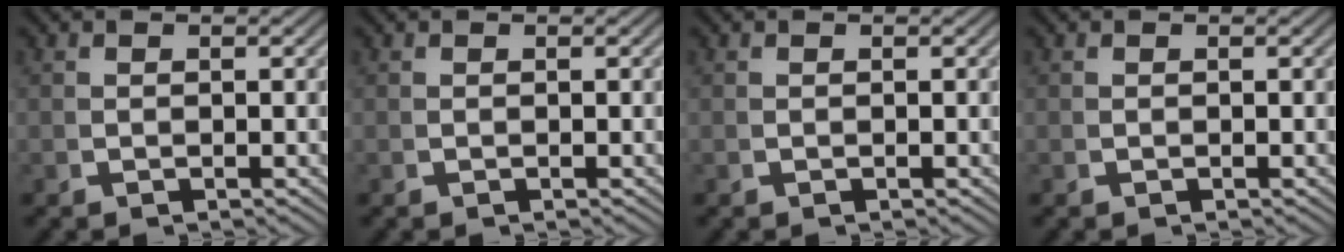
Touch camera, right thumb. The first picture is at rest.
{"total": 0.0}
{"total": 0.0}
{"total": 0.0}